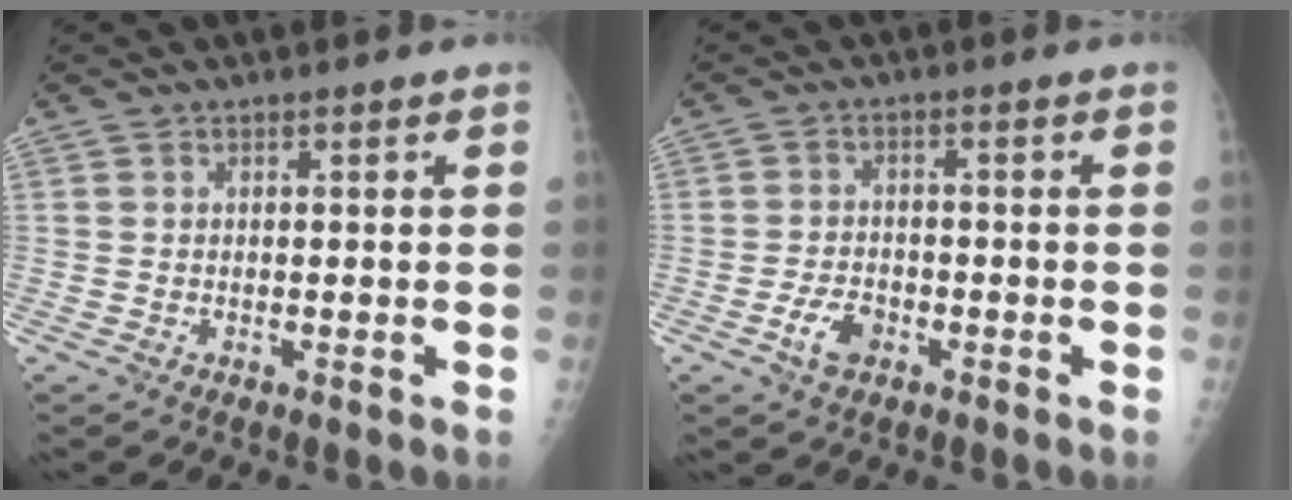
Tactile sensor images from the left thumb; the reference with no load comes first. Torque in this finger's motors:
{"motor_torque": [0.02, 0.04, 0.34, 0.23, 0.01]}